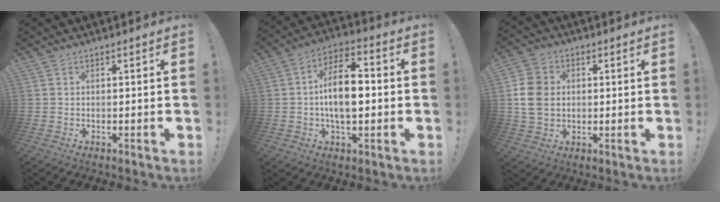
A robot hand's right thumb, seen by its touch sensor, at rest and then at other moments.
{"total": 12.8, "force": [-1.0, 6.9, 10.7], "torque": [-0.187, 0.011, -0.021]}
{"total": 10.5, "force": [0.7, 8.5, 6.1], "torque": [-0.117, 0.009, 0.016]}